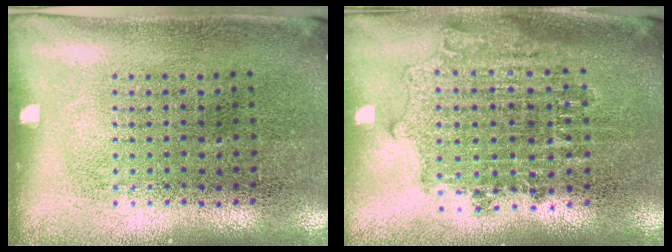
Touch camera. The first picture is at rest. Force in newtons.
{"total": 1.7, "press": 1.3, "slide": 1.0}